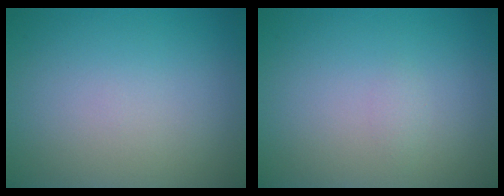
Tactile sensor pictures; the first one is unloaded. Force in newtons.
{"total": 0.6, "press": 0.6, "slide": 0.1}